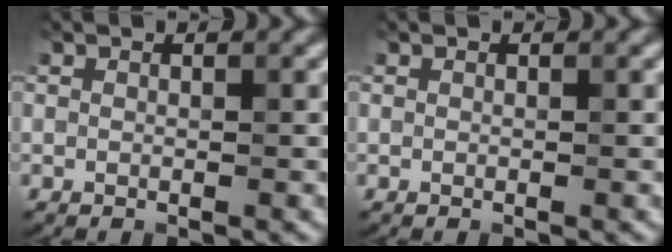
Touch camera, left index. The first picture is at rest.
{"total": 0.0}